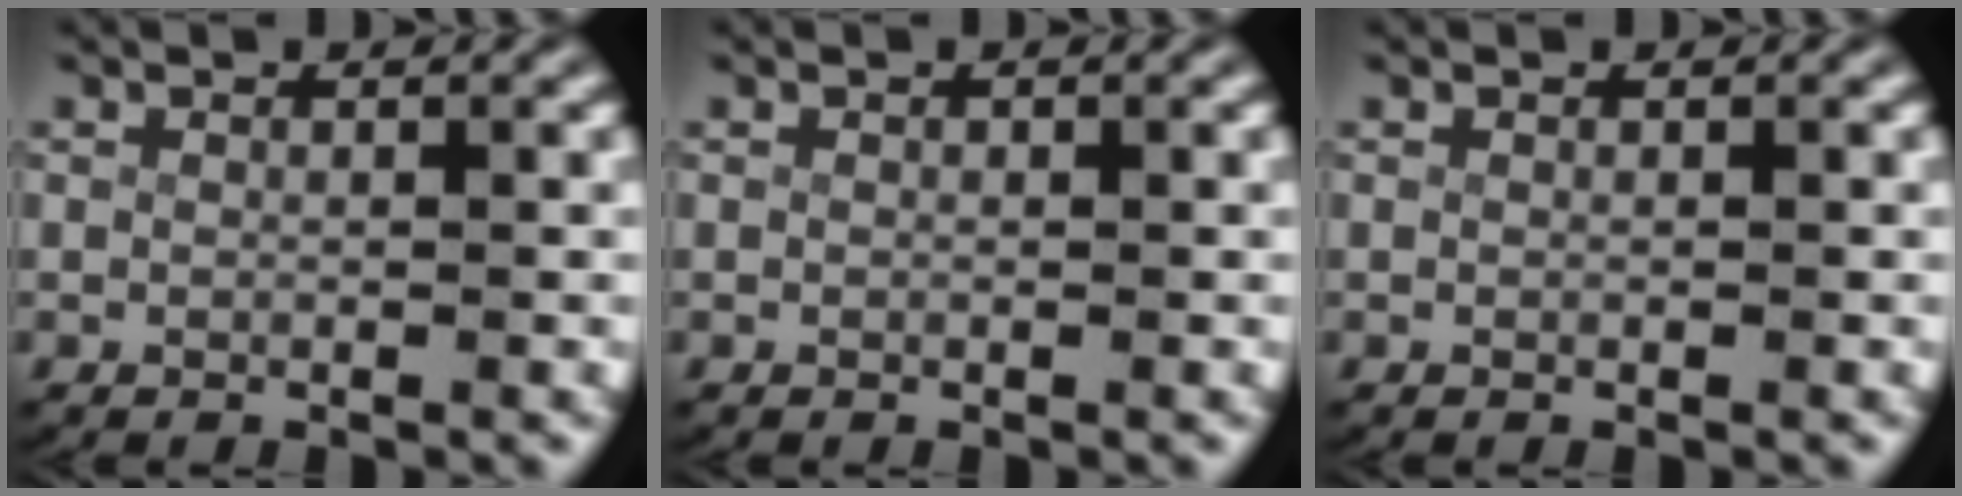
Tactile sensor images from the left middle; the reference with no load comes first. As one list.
[{"total": 0.0}, {"total": 0.0}]